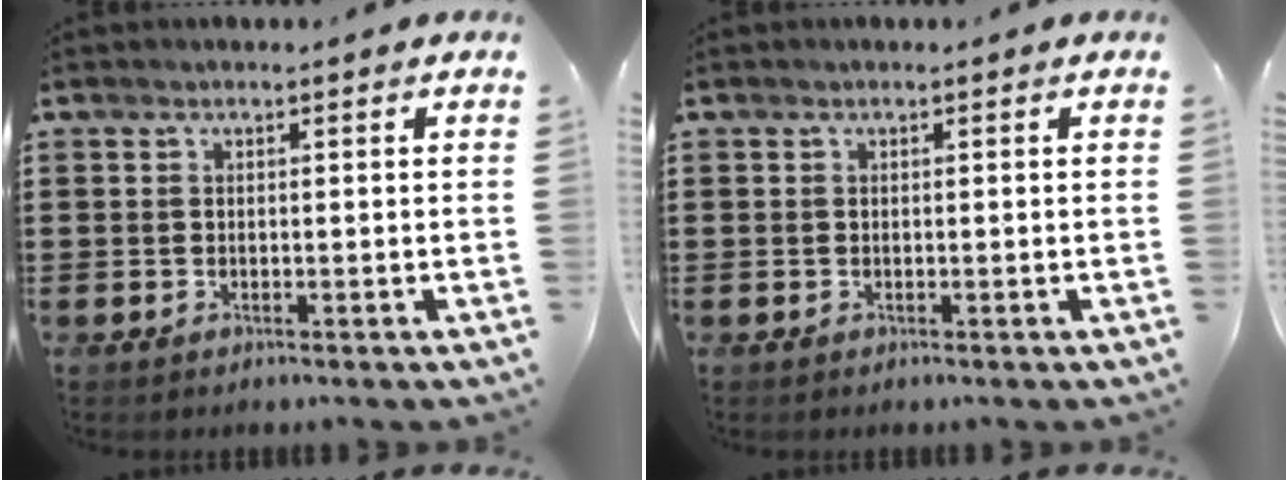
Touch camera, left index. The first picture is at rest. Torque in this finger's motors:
{"motor_torque": [0.00, 0.00, 0.00, 0.00]}